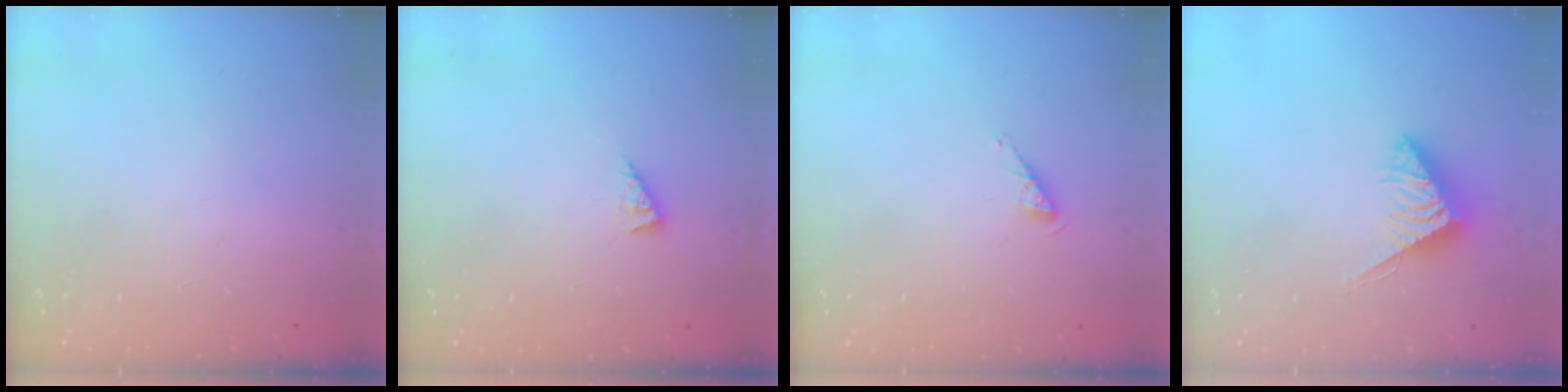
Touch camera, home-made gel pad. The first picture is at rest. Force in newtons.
{"total": 1.7, "press": 1.7, "slide": 0.3}
{"total": 3.0, "press": 3.0, "slide": 0.4}
{"total": 5.1, "press": 5.1, "slide": 0.4}